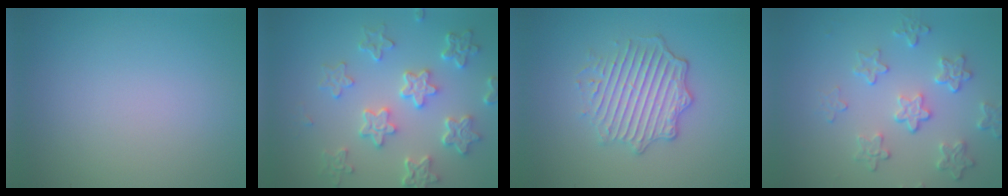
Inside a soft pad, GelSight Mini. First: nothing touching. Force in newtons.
{"total": 5.8, "press": 4.6, "slide": 3.6}
{"total": 4.5, "press": 3.7, "slide": 2.6}
{"total": 4.1, "press": 3.3, "slide": 2.5}